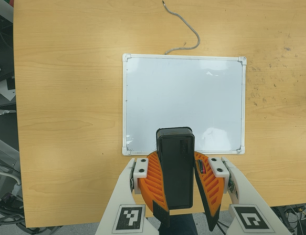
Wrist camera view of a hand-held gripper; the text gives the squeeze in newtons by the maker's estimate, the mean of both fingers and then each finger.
{"total": 10.9, "left": 10.2, "right": 11.6}